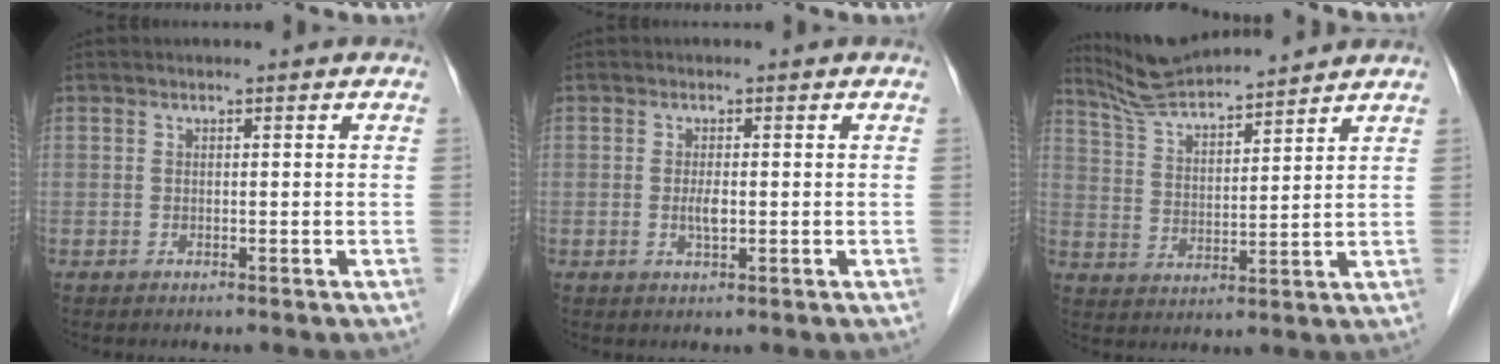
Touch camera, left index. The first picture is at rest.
{"total": 1.8, "force": [-0.3, 0.5, 1.7], "torque": [-0.035, 0.000, -0.005]}
{"total": 11.7, "force": [11.0, 0.4, 4.0], "torque": [-0.080, 0.022, 0.196]}